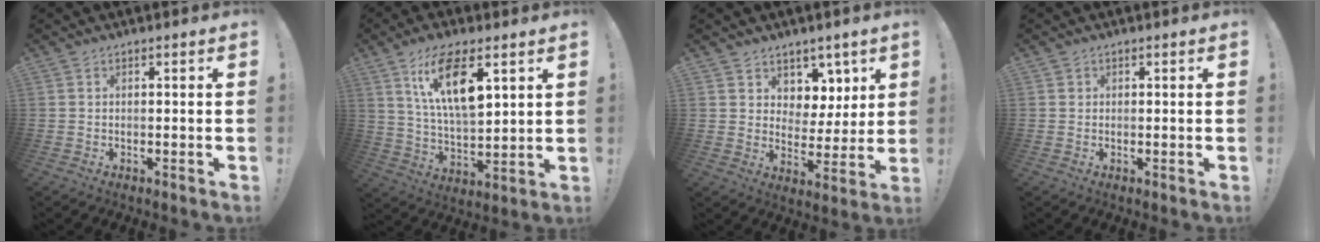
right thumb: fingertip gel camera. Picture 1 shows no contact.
{"total": 14.9, "force": [7.2, 5.7, 11.8], "torque": [-0.217, -0.019, 0.122]}
{"total": 7.5, "force": [5.1, 5.4, 0.6], "torque": [-0.004, -0.050, 0.102]}
{"total": 0.6, "force": [0.3, 0.4, 0.1], "torque": [0.001, 0.000, 0.006]}